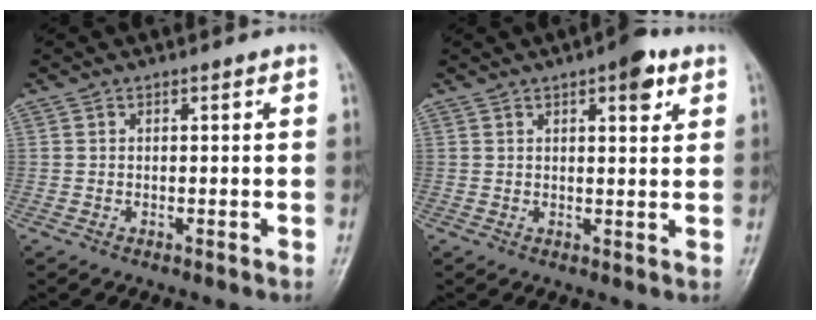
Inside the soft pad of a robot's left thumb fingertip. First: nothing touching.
{"total": 5.5, "force": [2.9, 2.0, 4.2], "torque": [-0.043, -0.008, 0.033]}